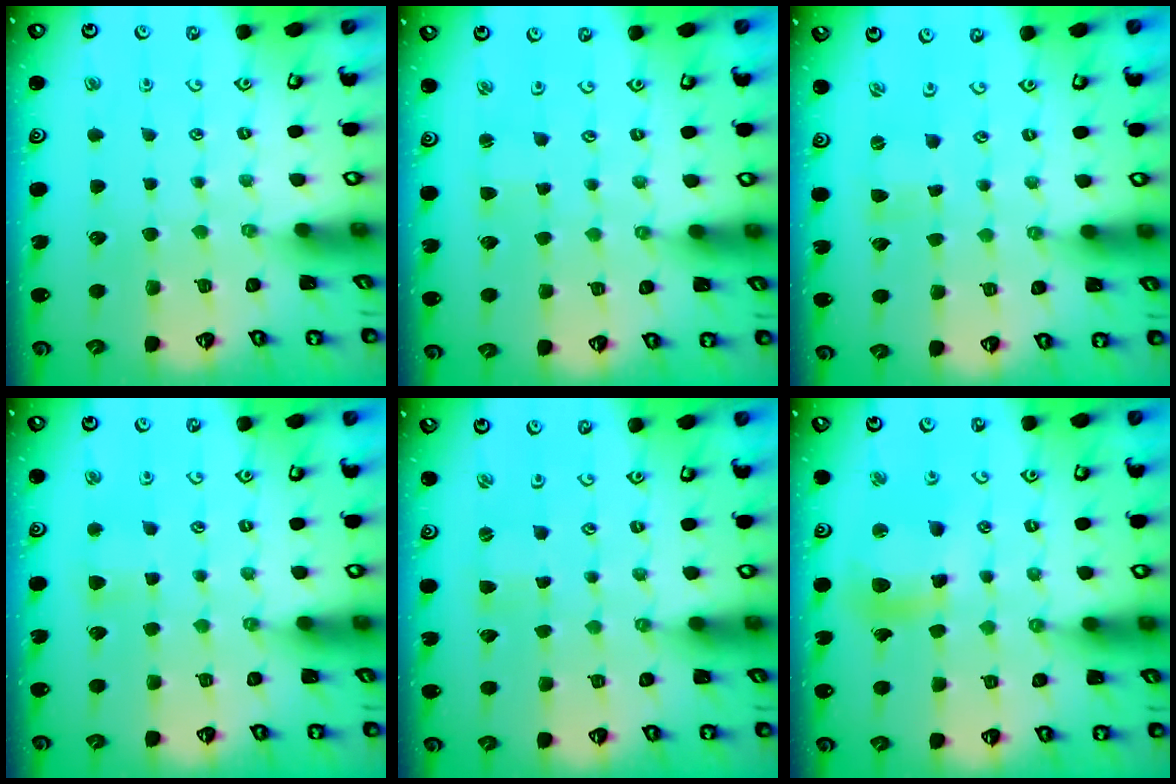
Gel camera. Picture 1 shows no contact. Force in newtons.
{"total": 2.2, "press": 2.2, "slide": 0.3}
{"total": 0.0}
{"total": 3.9, "press": 3.8, "slide": 0.7}
{"total": 1.3, "press": 1.2, "slide": 0.2}
{"total": 11.7, "press": 11.5, "slide": 1.9}